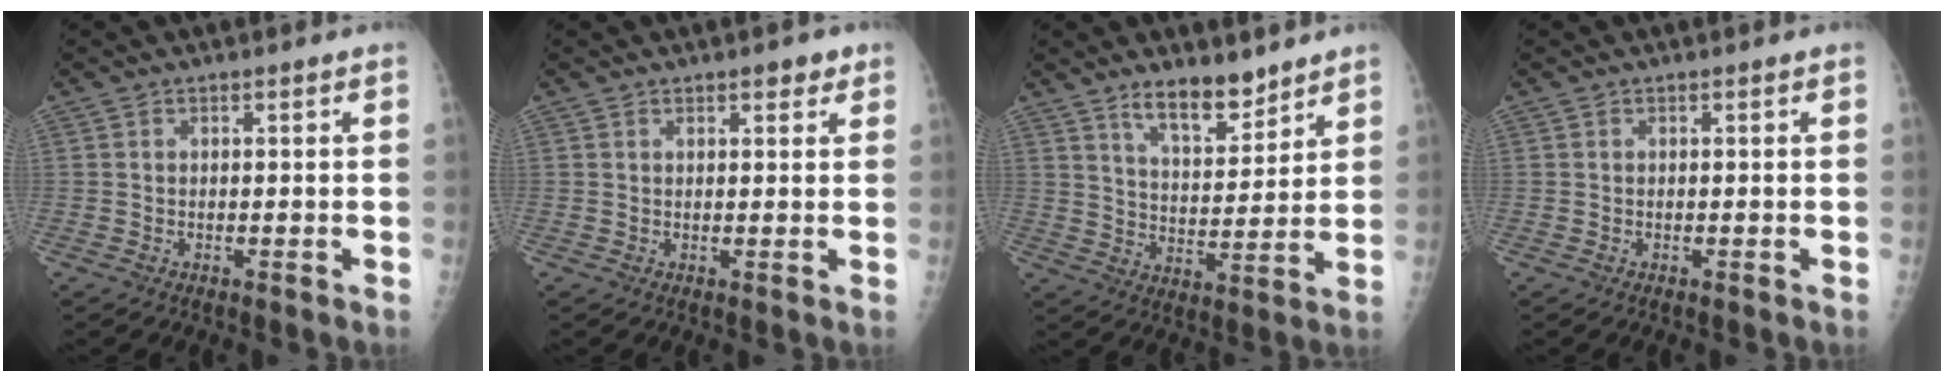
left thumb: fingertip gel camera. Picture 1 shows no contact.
{"total": 4.3, "force": [2.6, 1.5, 3.1], "torque": [-0.026, -0.009, 0.031]}
{"total": 9.4, "force": [7.2, 3.5, 4.8], "torque": [-0.054, -0.058, 0.130]}
{"total": 0.0}